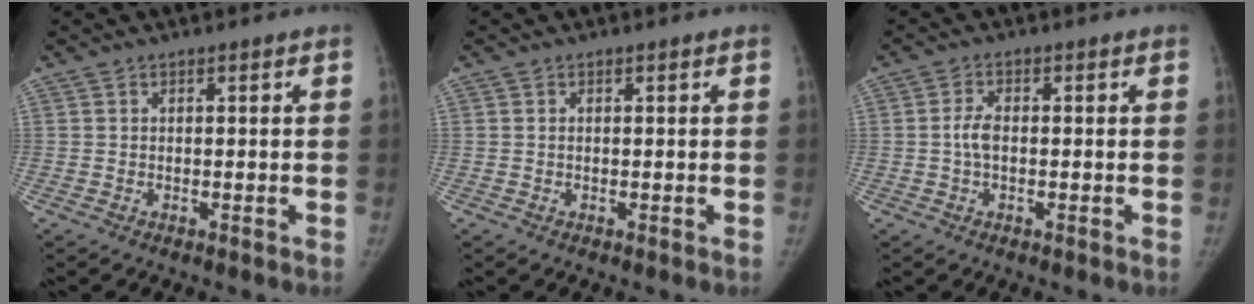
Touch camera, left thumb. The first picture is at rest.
{"total": 0.0}
{"total": 2.9, "force": [-0.2, 1.6, 2.4], "torque": [-0.051, 0.007, -0.007]}